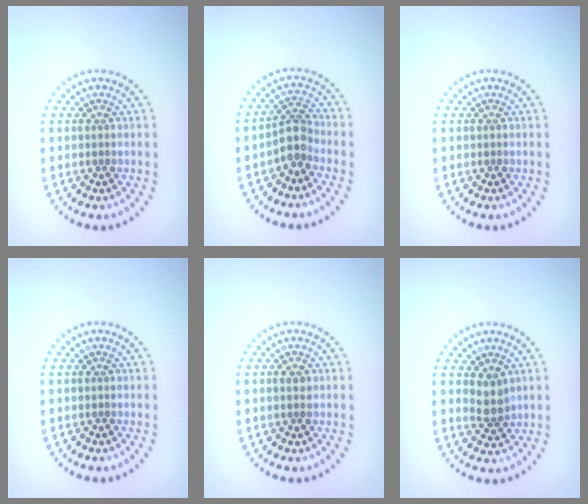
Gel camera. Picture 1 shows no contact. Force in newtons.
{"total": 2.4, "press": 1.8, "slide": 1.5}
{"total": 0.0}
{"total": 0.0}
{"total": 1.0, "press": 1.0, "slide": 0.1}
{"total": 2.1, "press": 1.6, "slide": 1.3}